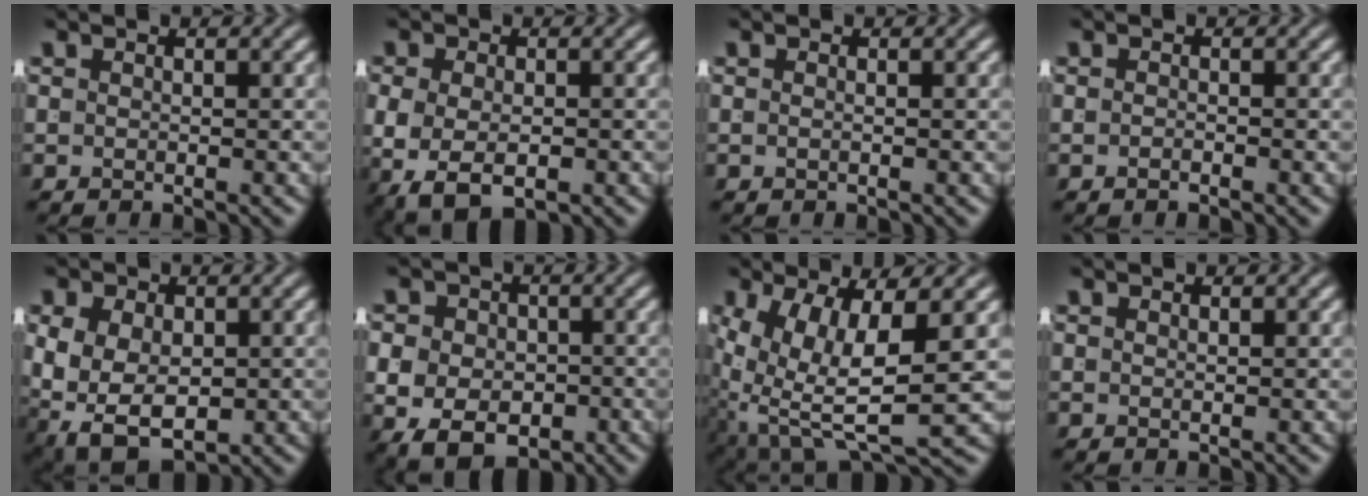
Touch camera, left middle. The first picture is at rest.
{"total": 6.9, "force": [-2.6, 4.7, 4.3], "torque": [-0.106, -0.040, -0.021]}
{"total": 0.6, "force": [-0.3, -0.5, 0.2], "torque": [-0.005, -0.001, -0.004]}
{"total": 0.8, "force": [-0.7, -0.5, 0.1], "torque": [-0.001, -0.003, -0.011]}
{"total": 11.3, "force": [-4.0, 8.9, 5.7], "torque": [-0.160, -0.069, -0.043]}
{"total": 8.3, "force": [-2.9, 6.4, 4.4], "torque": [-0.083, -0.035, -0.031]}
{"total": 9.8, "force": [-1.4, 5.4, 8.1], "torque": [-0.154, -0.059, 0.005]}
{"total": 0.6, "force": [0.2, -0.5, 0.1], "torque": [0.001, -0.003, 0.006]}